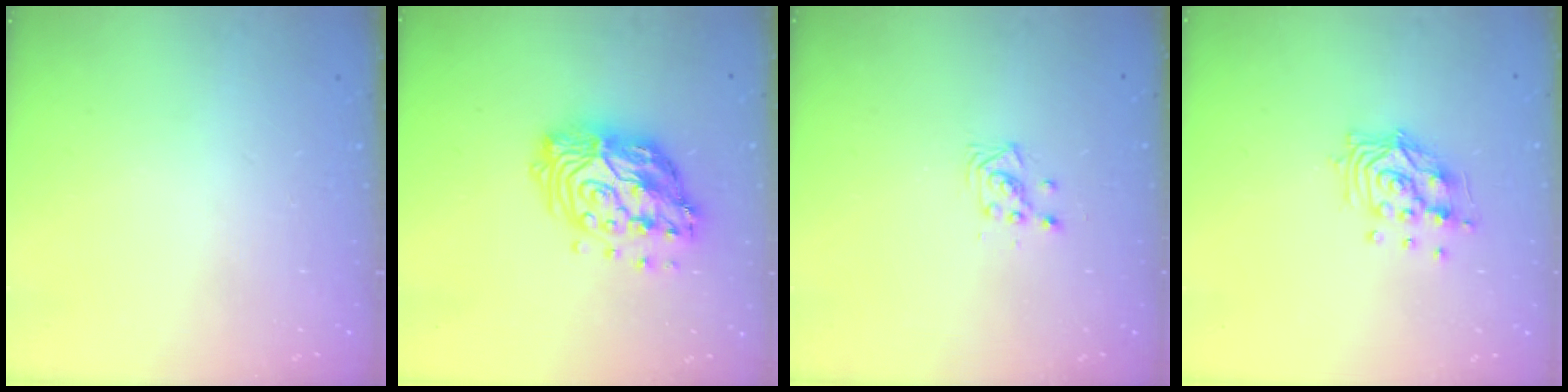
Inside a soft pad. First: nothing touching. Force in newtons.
{"total": 17.1, "press": 17.0, "slide": 1.6}
{"total": 3.3, "press": 3.3, "slide": 0.4}
{"total": 10.8, "press": 10.7, "slide": 1.1}